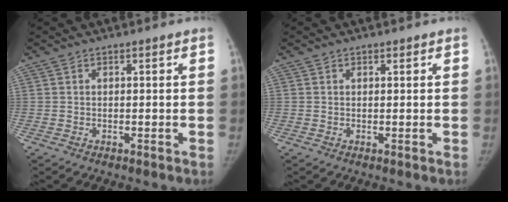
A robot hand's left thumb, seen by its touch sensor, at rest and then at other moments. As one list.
[{"total": 0.5, "force": [0.5, 0.2, 0.1], "torque": [0.004, -0.004, 0.004]}]